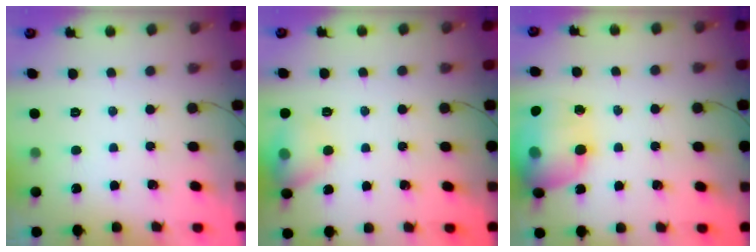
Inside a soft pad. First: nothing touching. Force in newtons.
{"total": 10.0, "press": 9.8, "slide": 2.3}
{"total": 18.5, "press": 18.3, "slide": 2.9}